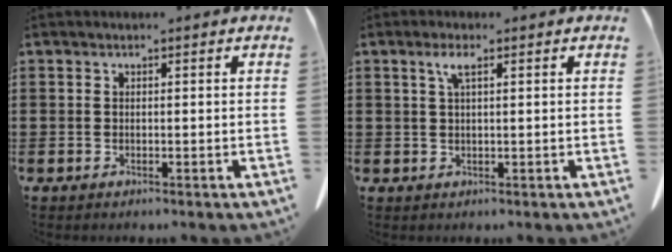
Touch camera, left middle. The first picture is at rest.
{"total": 2.7, "force": [1.2, 0.5, 2.4], "torque": [-0.050, 0.005, 0.019]}